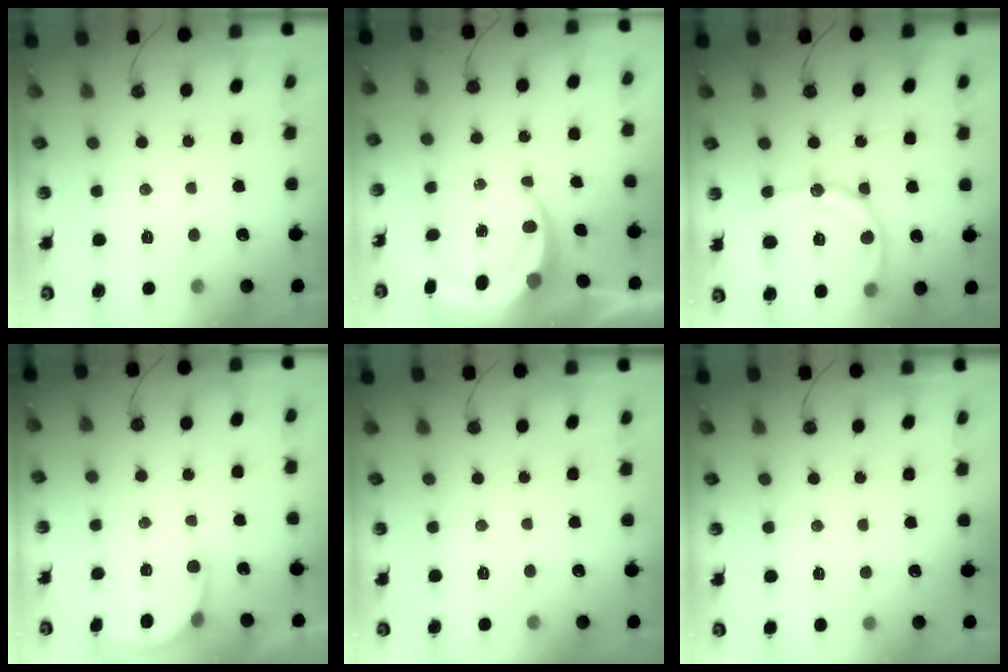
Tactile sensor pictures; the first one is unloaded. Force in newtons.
{"total": 7.1, "press": 7.0, "slide": 0.9}
{"total": 17.8, "press": 17.7, "slide": 1.9}
{"total": 4.3, "press": 4.3, "slide": 0.4}
{"total": 0.0}
{"total": 2.7, "press": 2.6, "slide": 0.2}